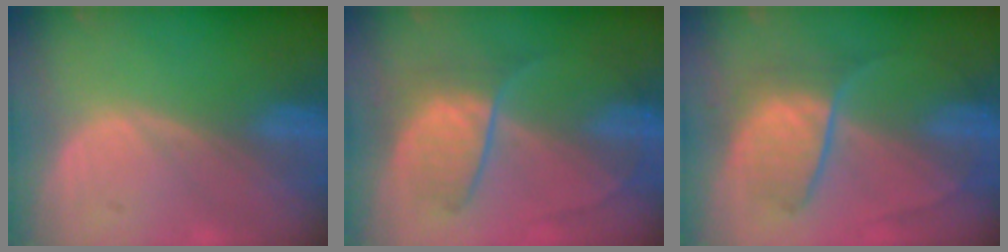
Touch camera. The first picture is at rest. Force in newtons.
{"total": 6.4, "press": 6.4, "slide": 0.6}
{"total": 6.7, "press": 6.6, "slide": 1.1}